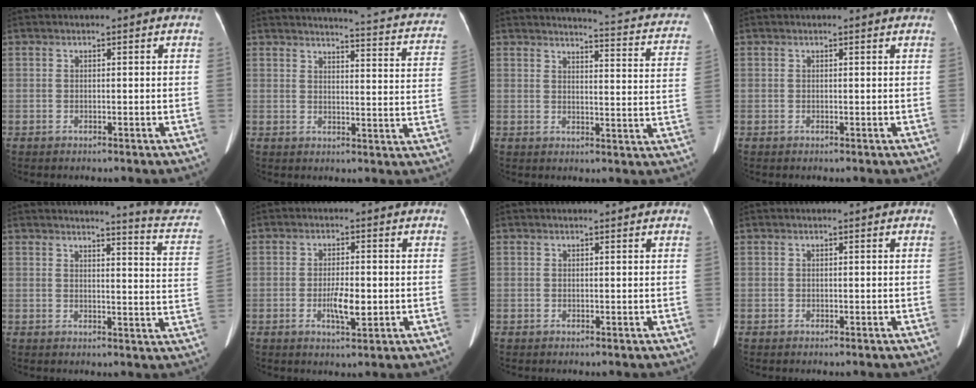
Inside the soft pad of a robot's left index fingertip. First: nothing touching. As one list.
[{"total": 16.9, "force": [15.3, 1.9, 6.8], "torque": [-0.072, -0.061, 0.148]}, {"total": 14.4, "force": [13.1, 1.9, 5.7], "torque": [-0.053, -0.055, 0.117]}, {"total": 0.9, "force": [0.8, 0.0, 0.2], "torque": [-0.011, -0.001, 0.006]}, {"total": 10.8, "force": [10.5, -0.6, 2.5], "torque": [-0.021, -0.075, 0.097]}, {"total": 4.3, "force": [-1.1, 1.1, 4.0], "torque": [-0.075, -0.005, -0.014]}, {"total": 0.9, "force": [0.9, 0.1, 0.2], "torque": [-0.009, 0.004, 0.009]}, {"total": 0.0}]